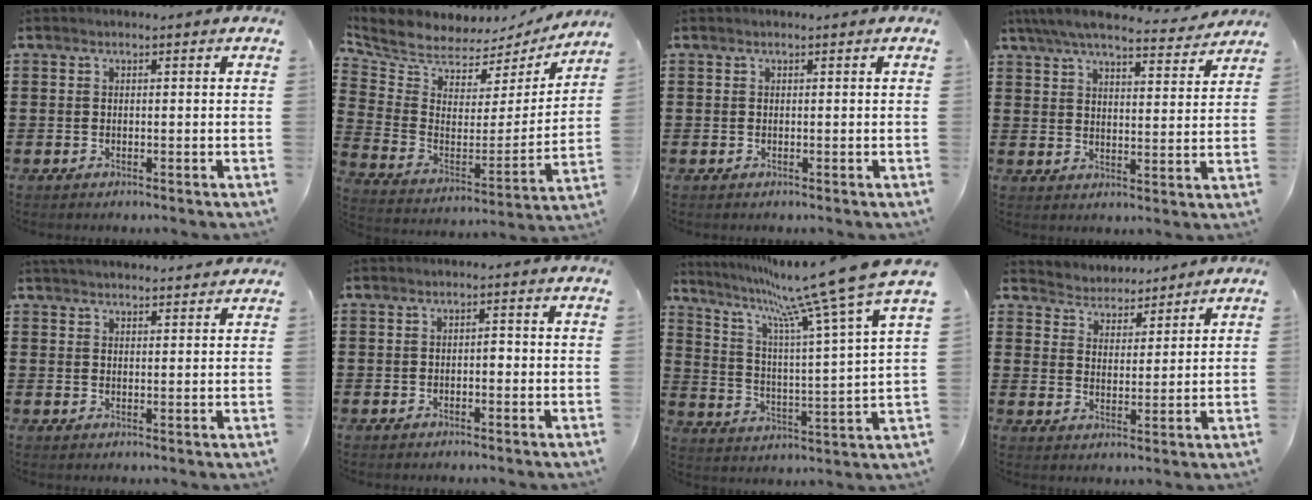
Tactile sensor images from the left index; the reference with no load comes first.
{"total": 5.8, "force": [5.2, 2.6, 0.4], "torque": [-0.049, -0.050, 0.091]}
{"total": 0.0}
{"total": 6.9, "force": [6.1, 0.7, 3.0], "torque": [-0.080, -0.027, 0.109]}
{"total": 2.9, "force": [2.9, 0.1, 0.3], "torque": [-0.014, -0.005, 0.056]}
{"total": 1.1, "force": [-0.5, 0.5, 0.9], "torque": [-0.019, 0.001, -0.011]}
{"total": 11.5, "force": [9.9, -1.1, 5.8], "torque": [-0.130, -0.080, 0.151]}
{"total": 3.9, "force": [3.8, 0.8, -0.9], "torque": [-0.006, -0.022, 0.065]}